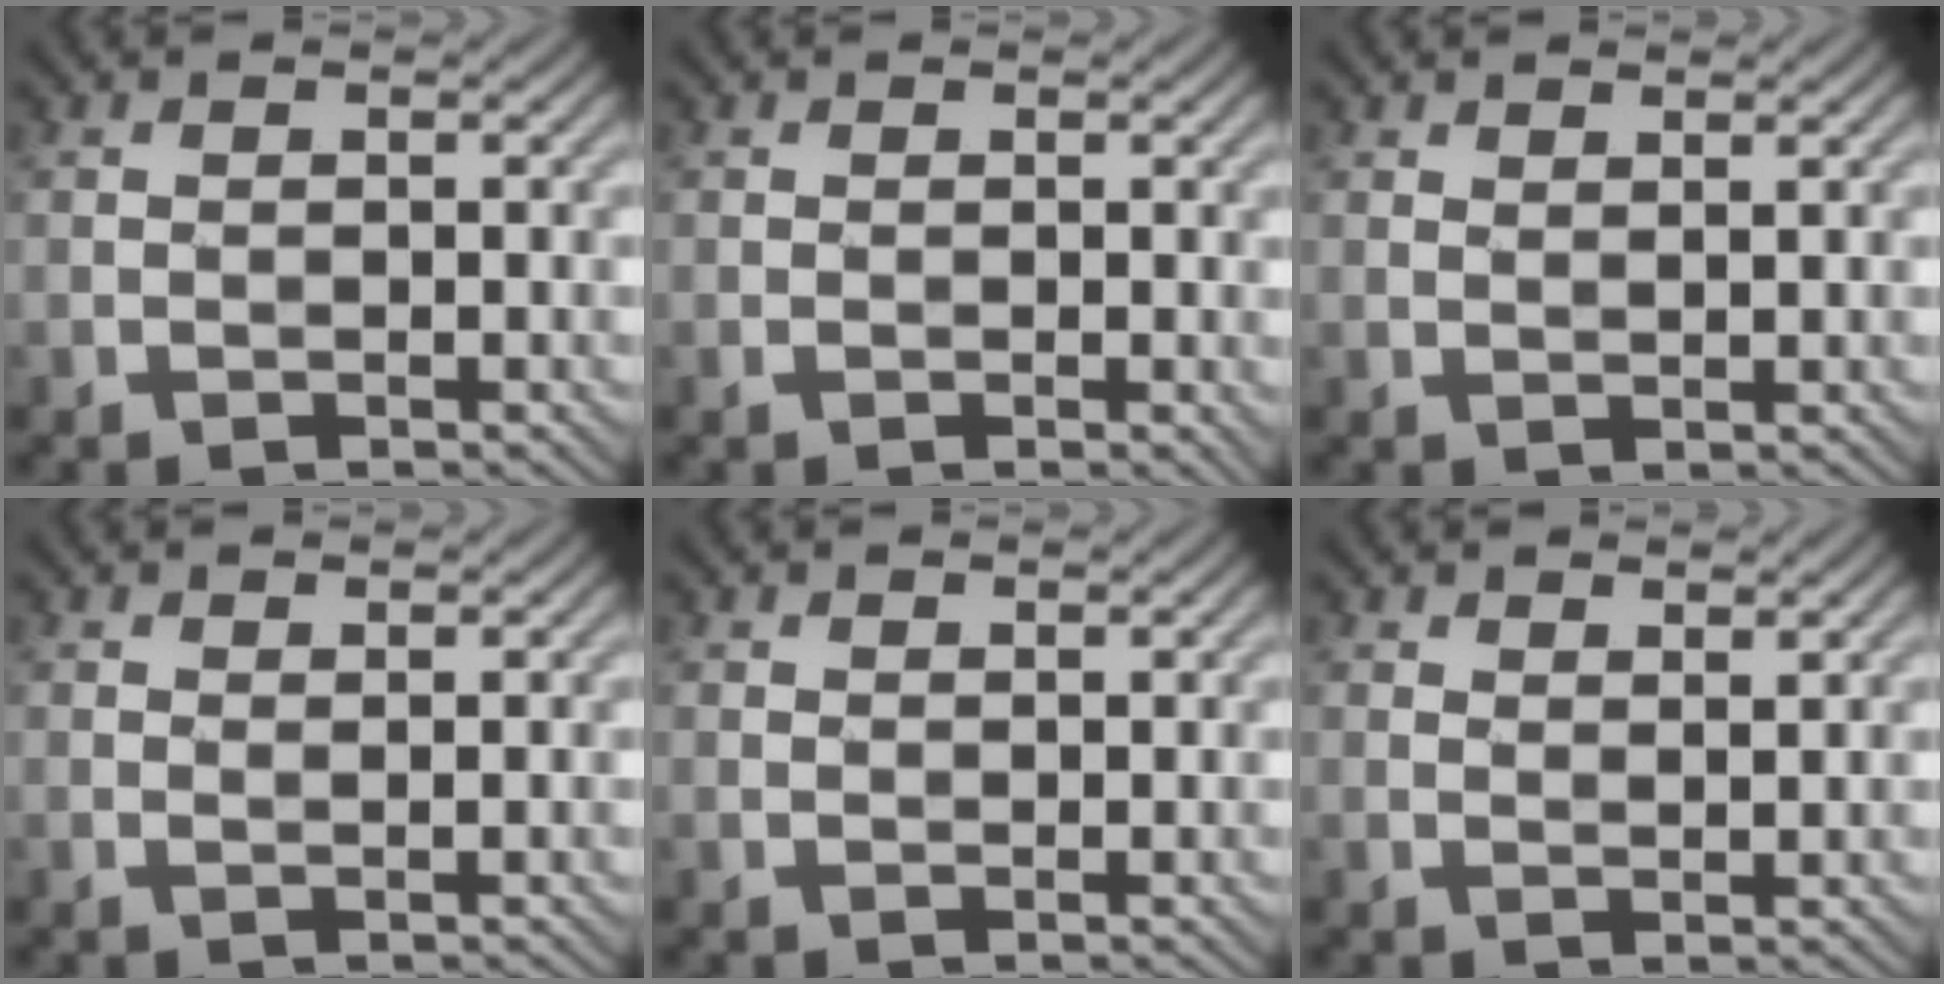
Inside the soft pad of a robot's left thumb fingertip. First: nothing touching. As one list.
[{"total": 1.4, "force": [0.5, 0.6, 1.2], "torque": [-0.018, 0.002, 0.011]}, {"total": 1.8, "force": [1.4, 0.4, 0.9], "torque": [-0.011, -0.001, 0.029]}, {"total": 1.4, "force": [1.0, 0.3, 0.8], "torque": [-0.010, -0.001, 0.021]}, {"total": 1.4, "force": [1.1, 0.6, 0.7], "torque": [-0.007, 0.002, 0.026]}, {"total": 2.8, "force": [2.3, 0.9, 1.4], "torque": [-0.022, -0.003, 0.042]}]